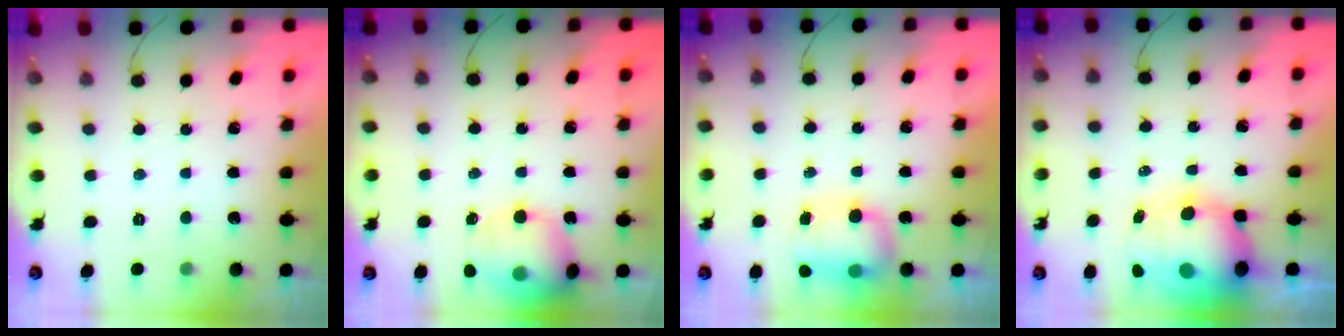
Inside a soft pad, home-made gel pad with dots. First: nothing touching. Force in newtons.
{"total": 16.4, "press": 16.1, "slide": 3.0}
{"total": 8.7, "press": 8.3, "slide": 2.5}
{"total": 13.2, "press": 12.9, "slide": 2.8}